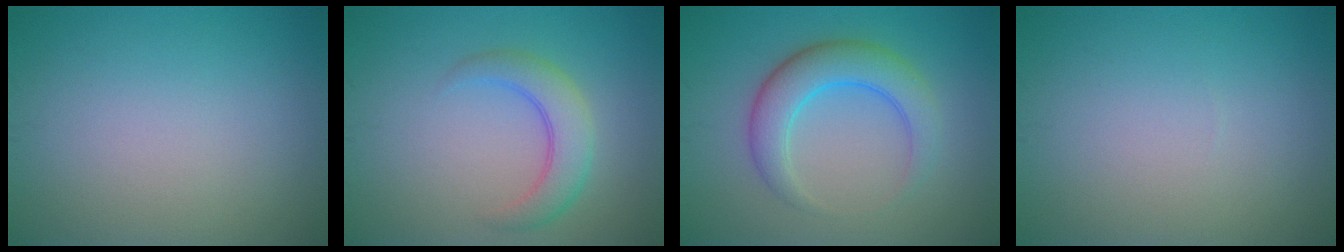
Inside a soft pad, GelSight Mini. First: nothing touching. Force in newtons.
{"total": 3.6, "press": 3.6, "slide": 0.2}
{"total": 4.1, "press": 4.1, "slide": 0.1}
{"total": 0.0}